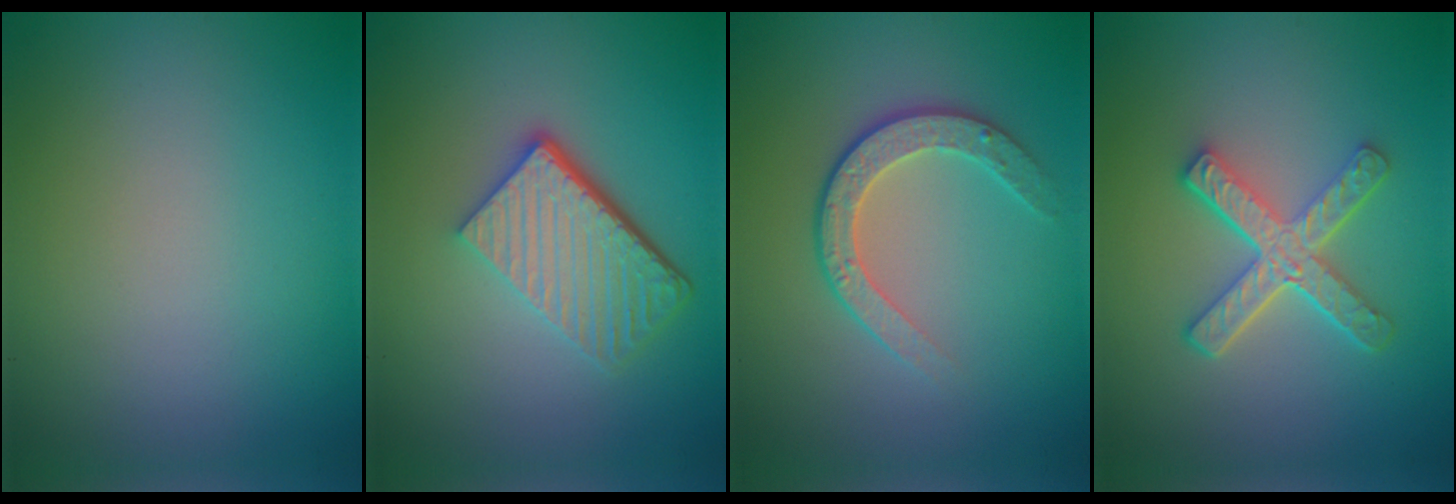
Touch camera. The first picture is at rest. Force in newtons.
{"total": 6.1, "press": 4.2, "slide": 4.5}
{"total": 3.0, "press": 2.7, "slide": 1.3}
{"total": 5.0, "press": 3.6, "slide": 3.5}